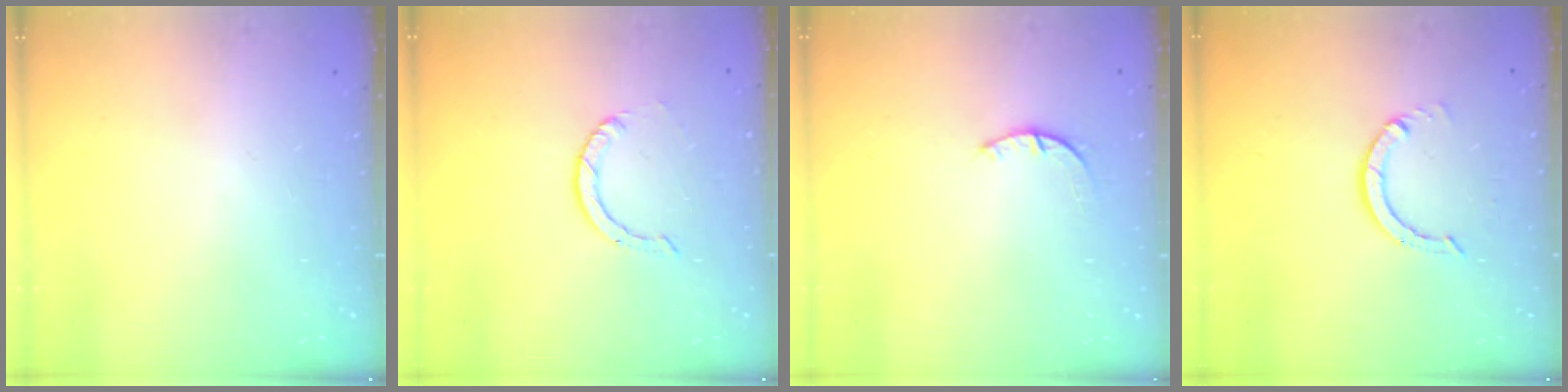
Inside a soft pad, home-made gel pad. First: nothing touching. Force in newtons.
{"total": 0.9, "press": 0.9, "slide": 0.1}
{"total": 1.2, "press": 1.2, "slide": 0.3}
{"total": 3.7, "press": 3.7, "slide": 0.3}